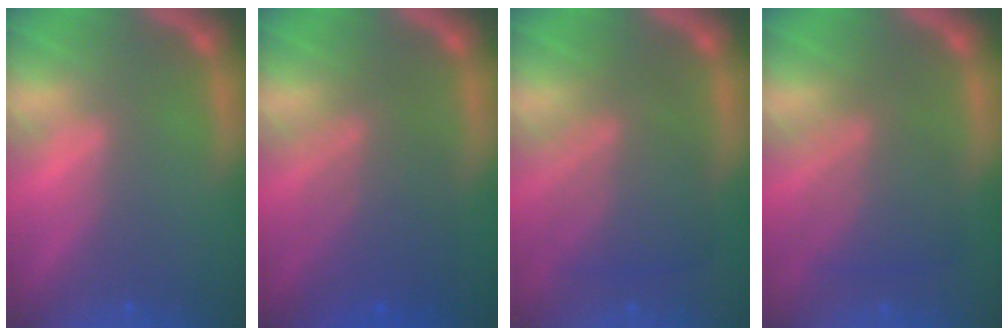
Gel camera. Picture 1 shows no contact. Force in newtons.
{"total": 6.5}
{"total": 6.5}
{"total": 5.5}